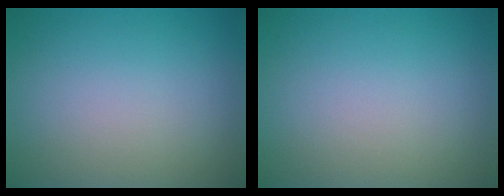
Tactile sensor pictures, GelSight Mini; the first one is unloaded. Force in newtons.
{"total": 0.0}